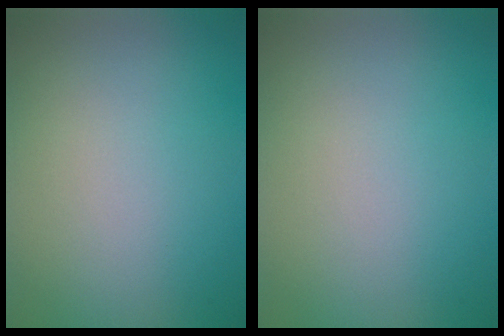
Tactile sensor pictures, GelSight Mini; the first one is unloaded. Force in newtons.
{"total": 0.0}